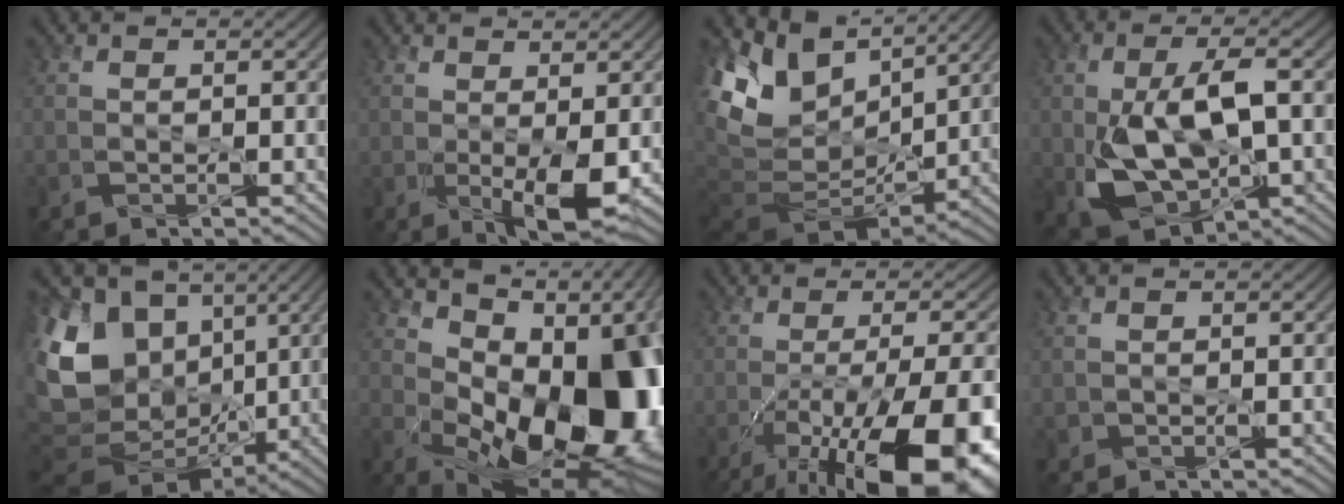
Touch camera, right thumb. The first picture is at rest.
{"total": 4.8, "force": [0.0, 1.9, 4.4], "torque": [-0.087, -0.011, 0.008]}
{"total": 13.6, "force": [3.4, 9.3, 9.3], "torque": [-0.233, -0.008, 0.081]}
{"total": 12.5, "force": [-1.1, 6.7, 10.5], "torque": [-0.219, -0.009, -0.014]}
{"total": 19.4, "force": [0.8, 14.5, 12.8], "torque": [-0.301, -0.002, 0.036]}
{"total": 18.4, "force": [0.4, 11.1, 14.7], "torque": [-0.190, -0.036, 0.036]}
{"total": 18.1, "force": [-9.5, 6.0, 14.3], "torque": [-0.219, -0.033, -0.133]}
{"total": 0.7, "force": [-0.2, 0.7, 0.0], "torque": [0.003, -0.008, -0.006]}